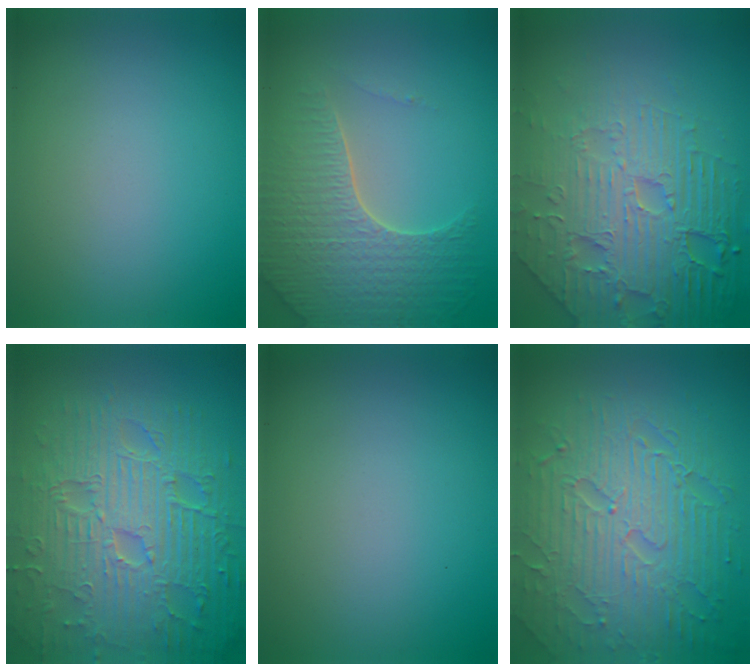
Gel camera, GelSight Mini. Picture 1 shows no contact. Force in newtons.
{"total": 6.1, "press": 4.9, "slide": 3.7}
{"total": 8.4, "press": 6.1, "slide": 5.7}
{"total": 11.3, "press": 7.4, "slide": 8.6}
{"total": 0.0}
{"total": 8.9, "press": 6.4, "slide": 6.3}